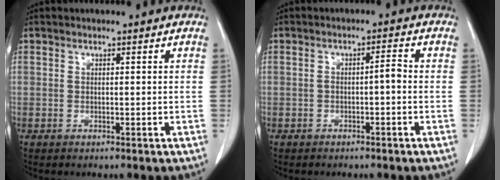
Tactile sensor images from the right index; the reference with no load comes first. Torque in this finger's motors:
{"motor_torque": [0.26, -0.21, 0.10, 0.03]}